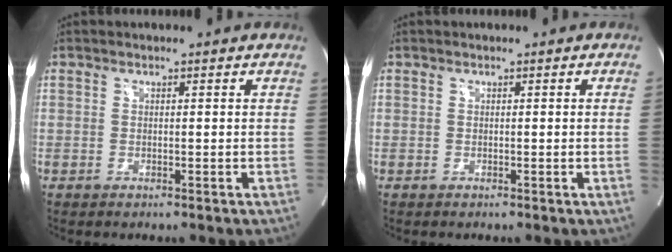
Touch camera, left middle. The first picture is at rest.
{"total": 0.5, "force": [0.0, 0.2, -0.5], "torque": [0.006, 0.003, -0.002]}